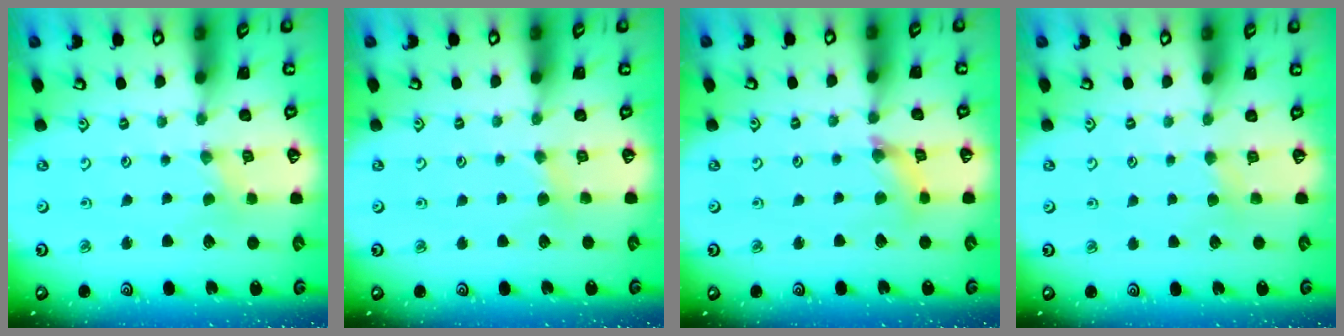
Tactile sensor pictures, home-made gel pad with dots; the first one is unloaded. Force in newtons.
{"total": 1.9, "press": 1.9, "slide": 0.3}
{"total": 3.9, "press": 3.9, "slide": 0.4}
{"total": 2.4, "press": 2.3, "slide": 0.5}